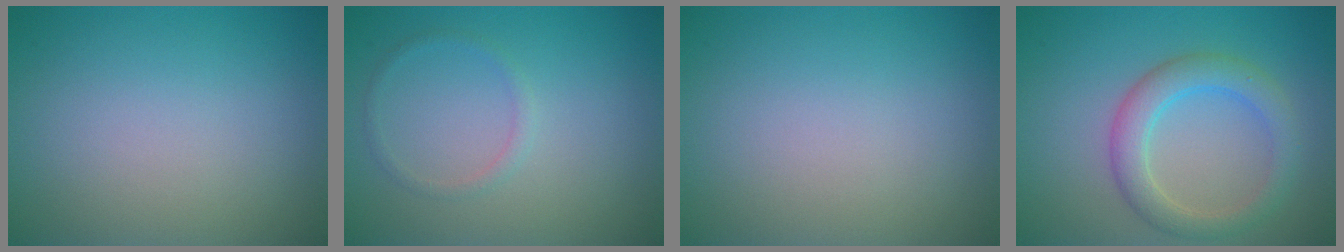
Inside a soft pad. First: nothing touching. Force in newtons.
{"total": 1.0, "press": 0.9, "slide": 0.2}
{"total": 0.0}
{"total": 3.9, "press": 3.9, "slide": 0.1}